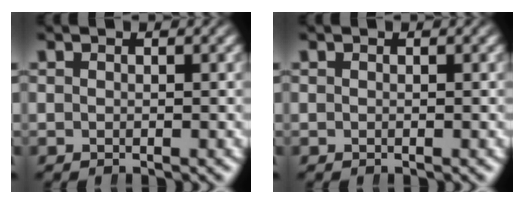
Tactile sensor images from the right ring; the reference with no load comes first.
{"total": 0.0}